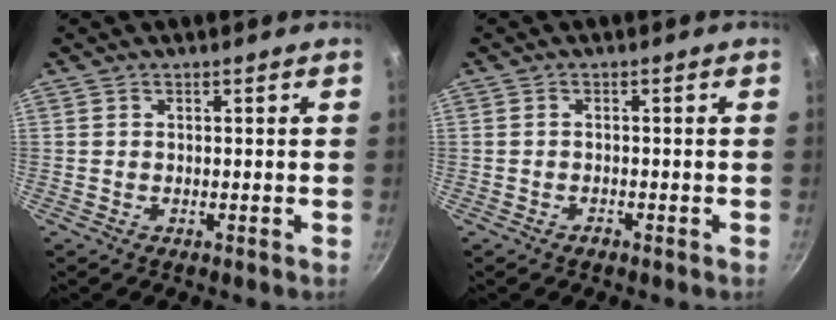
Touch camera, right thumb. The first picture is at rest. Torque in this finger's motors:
{"motor_torque": [-0.23, -0.16, -0.30, 0.14, 0.01]}